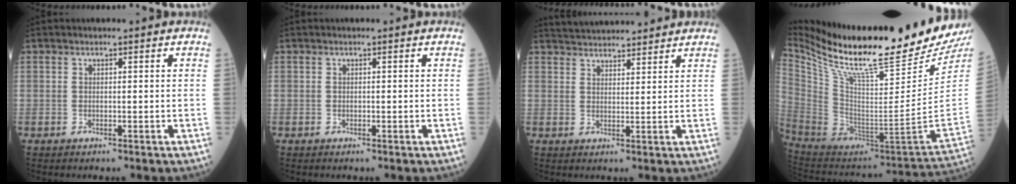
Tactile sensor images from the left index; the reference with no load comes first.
{"total": 0.0}
{"total": 9.8, "force": [9.4, 1.3, 2.4], "torque": [-0.041, 0.030, 0.139]}
{"total": 31.1, "force": [25.4, 2.3, 17.7], "torque": [-0.320, -0.084, 0.397]}